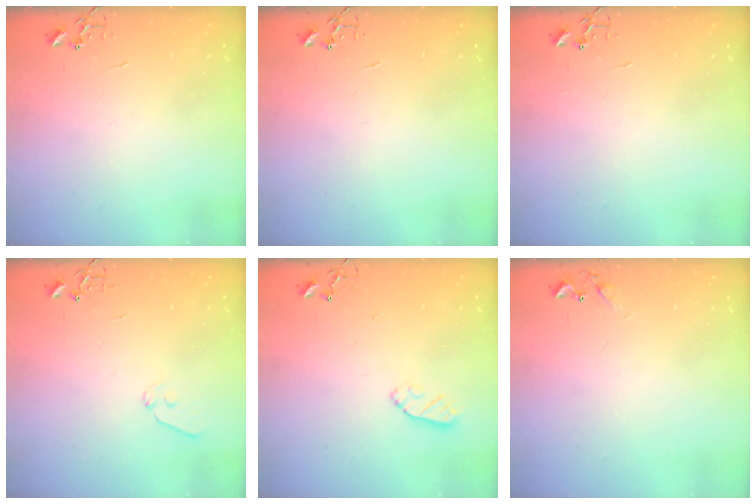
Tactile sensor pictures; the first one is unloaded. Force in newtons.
{"total": 0.0}
{"total": 0.0}
{"total": 6.8, "press": 6.8, "slide": 1.0}
{"total": 6.5, "press": 6.5, "slide": 0.3}
{"total": 5.9, "press": 5.9, "slide": 0.5}